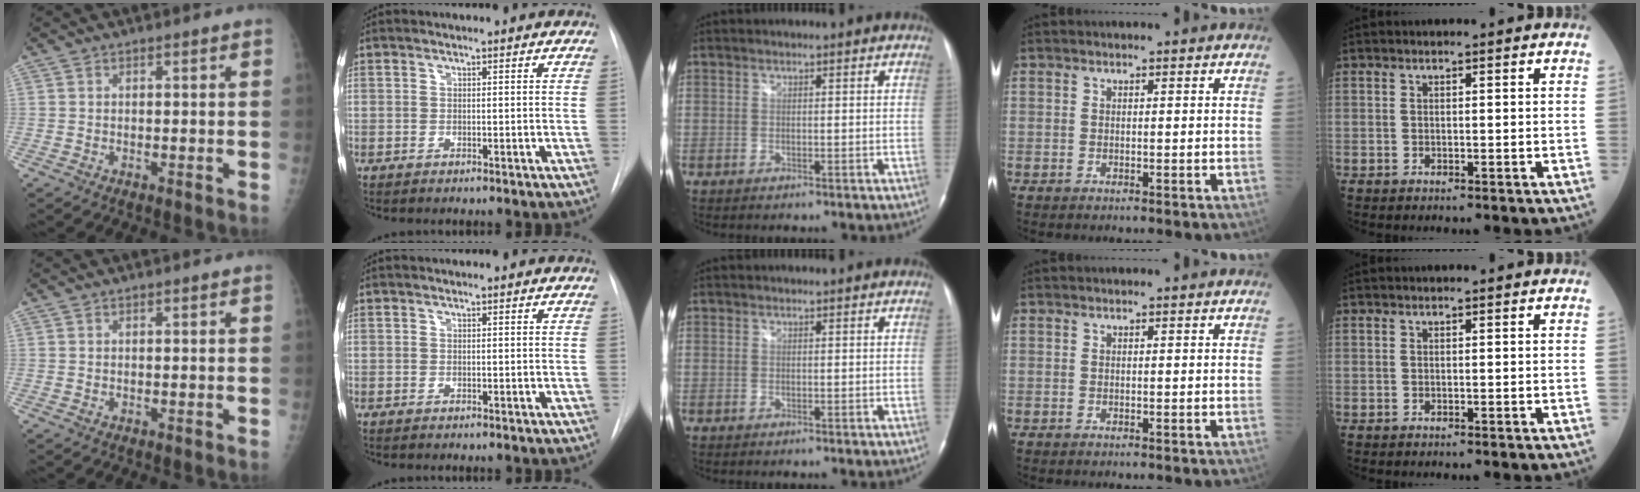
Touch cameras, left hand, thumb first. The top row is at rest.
{"index": {"total": 0.6, "force": [0.6, 0.1, 0.0], "torque": [-0.001, 0.004, 0.005]}}